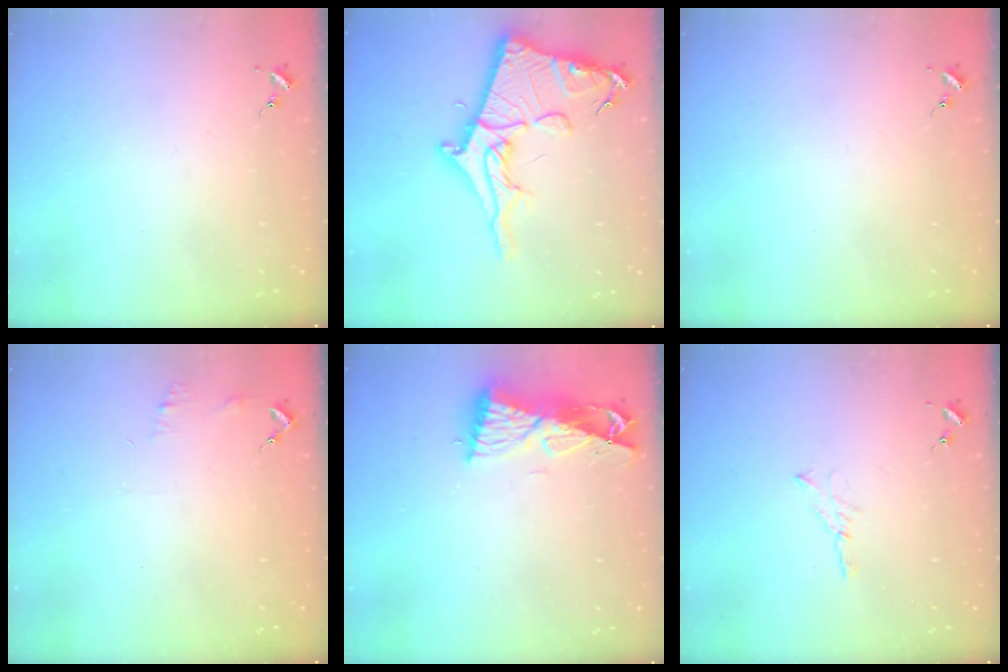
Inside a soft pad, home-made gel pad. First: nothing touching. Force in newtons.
{"total": 19.2, "press": 19.1, "slide": 1.8}
{"total": 0.0}
{"total": 5.4, "press": 5.3, "slide": 0.8}
{"total": 9.6, "press": 9.5, "slide": 1.2}
{"total": 3.5, "press": 3.5, "slide": 0.4}